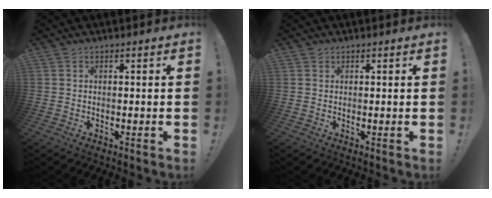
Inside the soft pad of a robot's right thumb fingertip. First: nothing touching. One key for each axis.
{"total": 0.6, "fx": 0.5, "fy": 0.3, "fz": 0.0, "tx": 0.002, "ty": -0.001, "tz": 0.009}